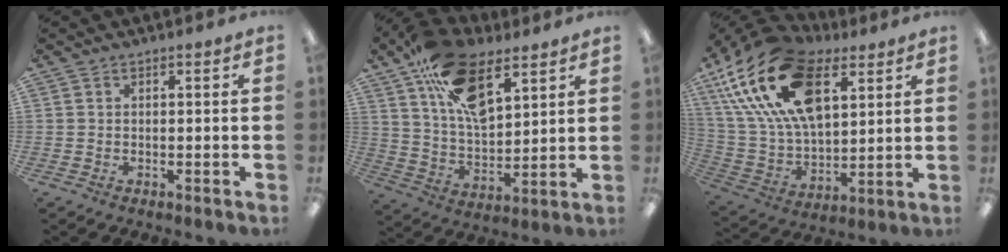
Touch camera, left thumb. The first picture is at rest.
{"total": 18.4, "force": [10.1, 9.7, 11.9], "torque": [-0.202, -0.033, 0.183]}
{"total": 26.9, "force": [12.6, 14.8, 18.5], "torque": [-0.375, -0.040, 0.225]}